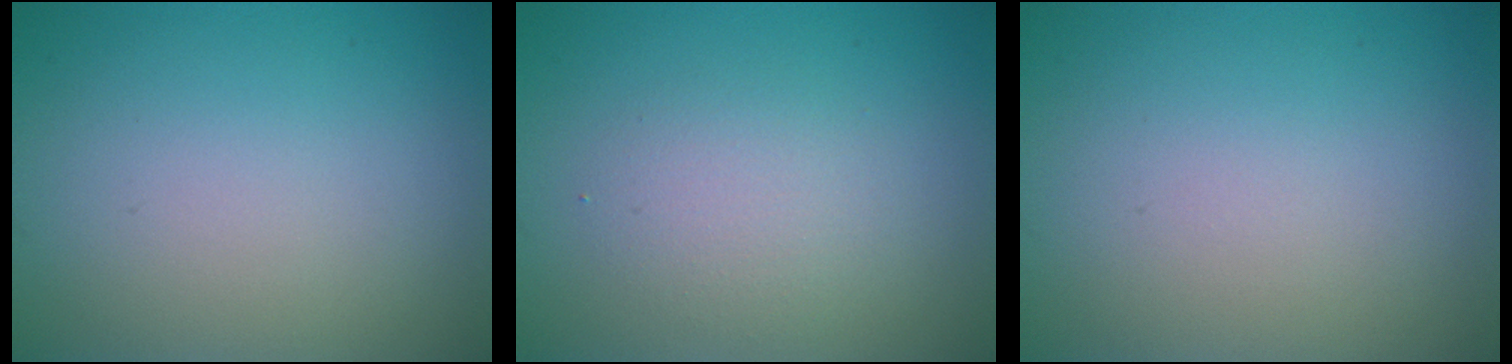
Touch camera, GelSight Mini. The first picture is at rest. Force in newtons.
{"total": 2.3, "press": 2.3, "slide": 0.2}
{"total": 0.0}